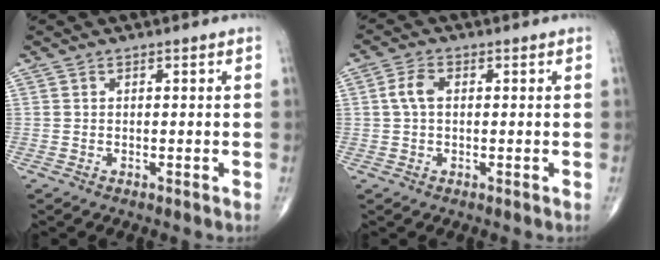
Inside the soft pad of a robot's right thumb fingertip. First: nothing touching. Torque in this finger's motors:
{"motor_torque": [0.23, 0.43, 0.35, -0.10, 0.02]}